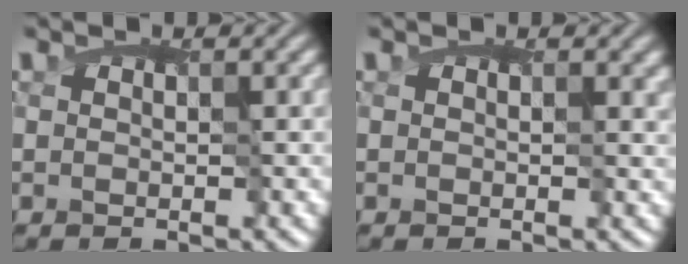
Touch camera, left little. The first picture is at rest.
{"total": 0.8, "force": [0.6, 0.4, 0.4], "torque": [-0.007, 0.002, 0.004]}